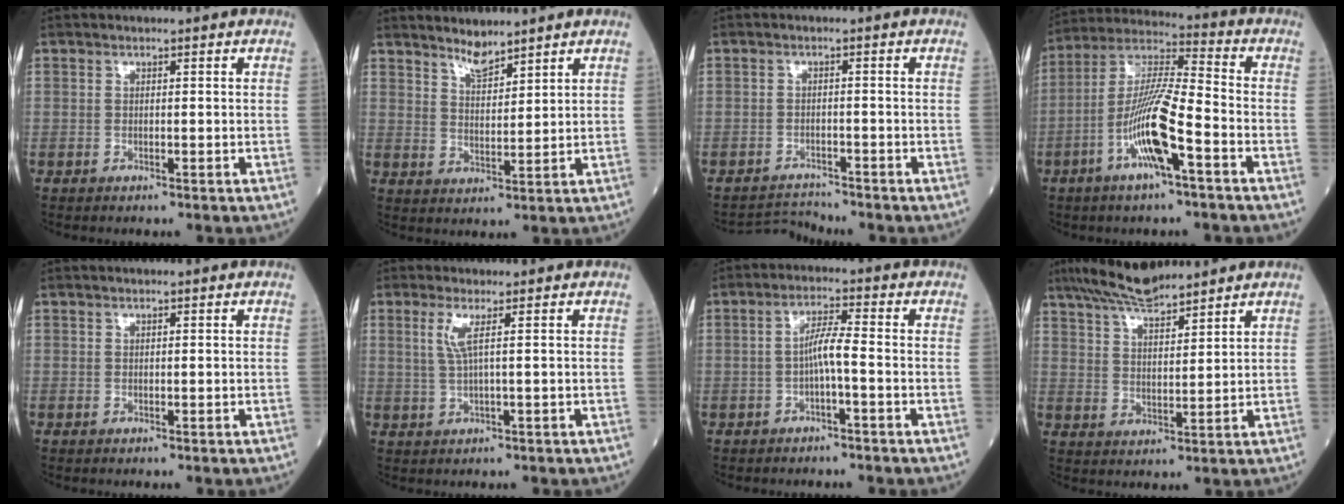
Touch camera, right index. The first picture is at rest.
{"total": 3.9, "force": [3.6, 0.5, 1.4], "torque": [-0.028, -0.005, 0.070]}
{"total": 3.1, "force": [-2.7, -0.6, -1.4], "torque": [0.026, -0.008, -0.041]}
{"total": 12.5, "force": [-4.8, 1.2, 11.5], "torque": [-0.230, 0.001, -0.093]}
{"total": 0.0}
{"total": 3.0, "force": [1.0, -0.4, 2.8], "torque": [-0.066, 0.000, 0.021]}
{"total": 3.9, "force": [-1.0, 0.0, 3.8], "torque": [-0.068, 0.010, -0.017]}
{"total": 9.4, "force": [8.1, 1.3, 4.6], "torque": [-0.089, 0.012, 0.148]}